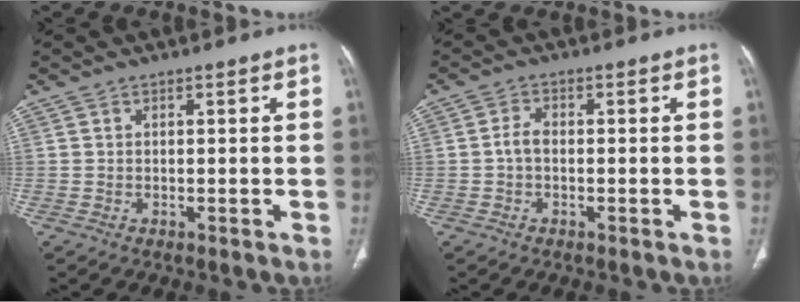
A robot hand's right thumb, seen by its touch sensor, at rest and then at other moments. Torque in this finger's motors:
{"motor_torque": [-0.18, 0.02, 0.32, -0.11, 0.00]}